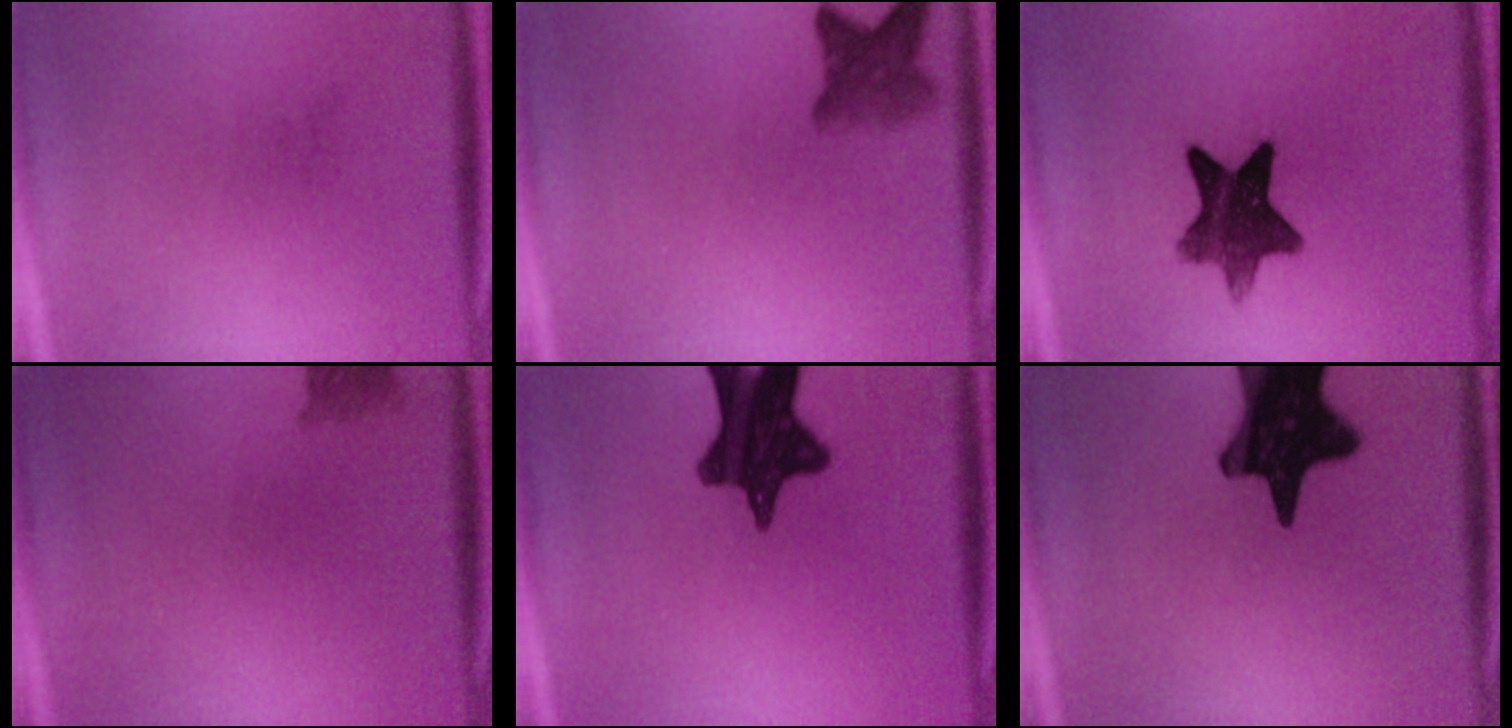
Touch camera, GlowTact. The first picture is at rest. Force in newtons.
{"total": 4.3}
{"total": 10.9}
{"total": 2.8}
{"total": 13.5}
{"total": 17.4}